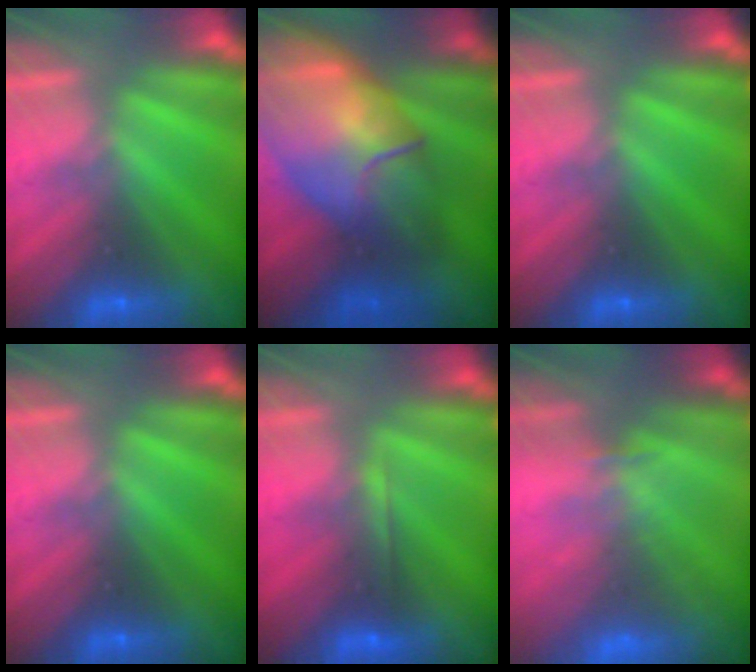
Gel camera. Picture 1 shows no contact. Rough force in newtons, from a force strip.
{"total": 7.6}
{"total": 0.0}
{"total": 0.0}
{"total": 1.8}
{"total": 7.6}